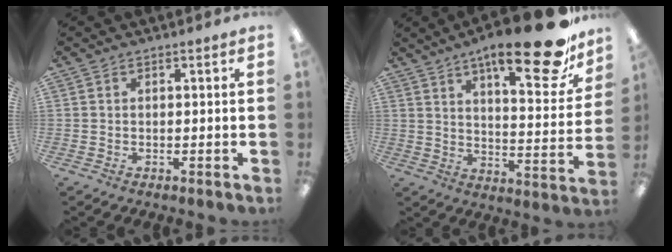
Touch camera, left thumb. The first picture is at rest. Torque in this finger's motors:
{"motor_torque": [0.99, 0.29, 1.55, -1.21, 0.32]}